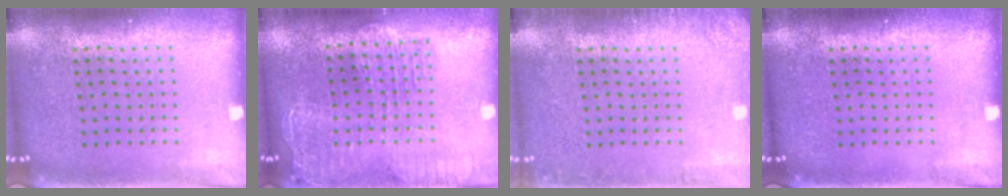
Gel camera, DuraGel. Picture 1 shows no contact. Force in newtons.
{"total": 2.2, "press": 2.0, "slide": 1.0}
{"total": 1.5, "press": 1.5, "slide": 0.2}
{"total": 0.0}